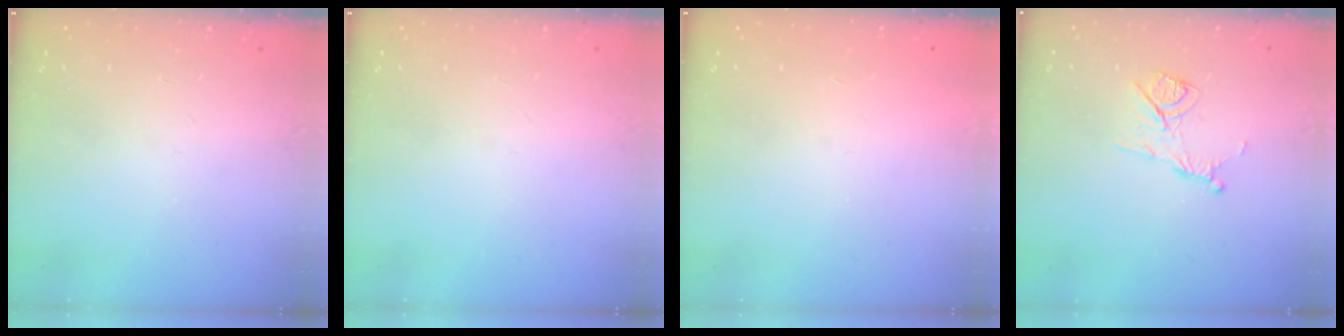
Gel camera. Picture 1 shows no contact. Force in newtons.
{"total": 0.0}
{"total": 1.5, "press": 1.5, "slide": 0.1}
{"total": 9.2, "press": 9.2, "slide": 0.2}